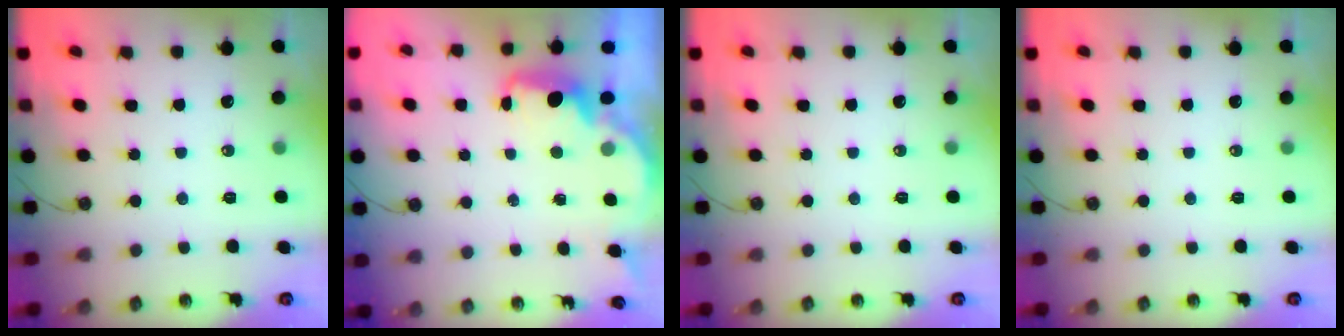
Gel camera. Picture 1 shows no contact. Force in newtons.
{"total": 2.2, "press": 2.1, "slide": 0.8}
{"total": 0.0}
{"total": 0.0}